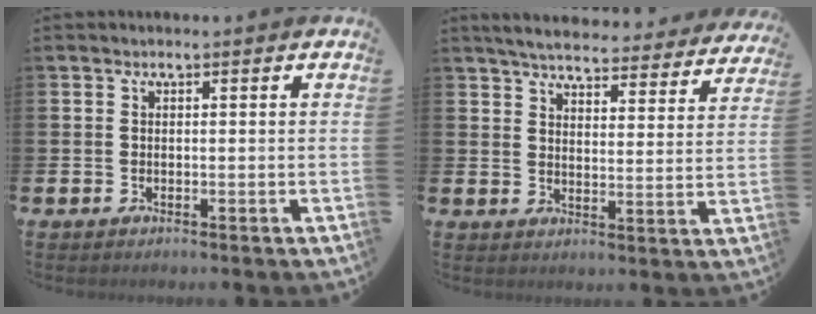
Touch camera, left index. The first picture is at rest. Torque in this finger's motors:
{"motor_torque": [1.07, -1.07, 0.38, 0.12]}